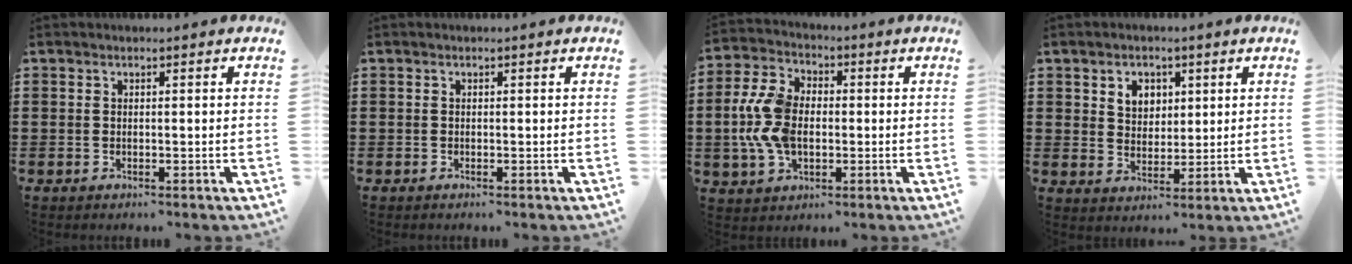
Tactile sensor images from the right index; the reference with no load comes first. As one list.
[{"total": 0.0}, {"total": 9.4, "force": [-0.6, 6.3, 7.0], "torque": [-0.179, 0.004, -0.019]}, {"total": 4.0, "force": [1.8, 3.2, 1.4], "torque": [-0.041, 0.013, 0.031]}]